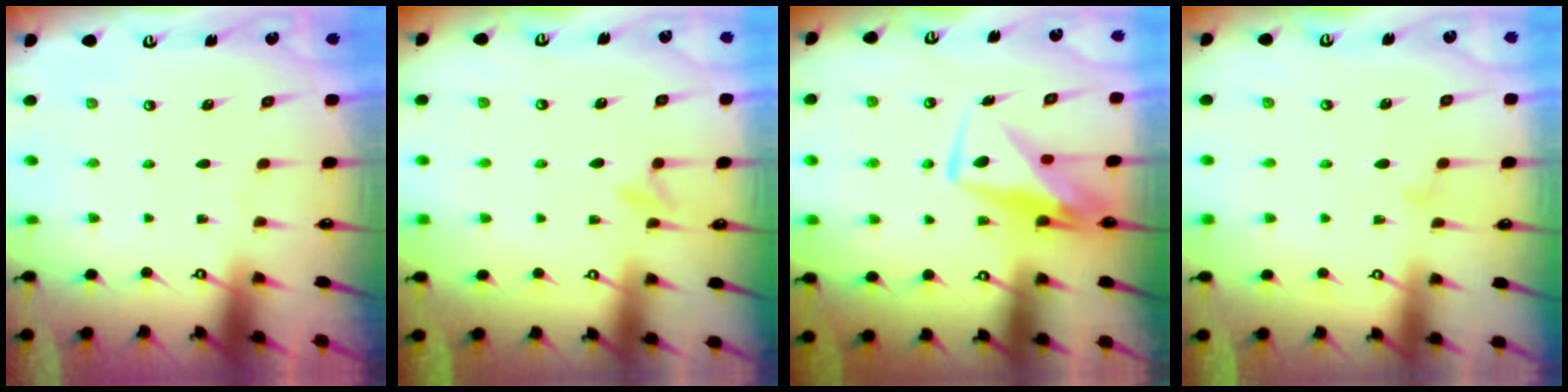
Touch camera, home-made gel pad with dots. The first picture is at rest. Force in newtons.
{"total": 5.6, "press": 5.6, "slide": 0.7}
{"total": 9.2, "press": 9.1, "slide": 1.0}
{"total": 6.6, "press": 6.6, "slide": 0.4}